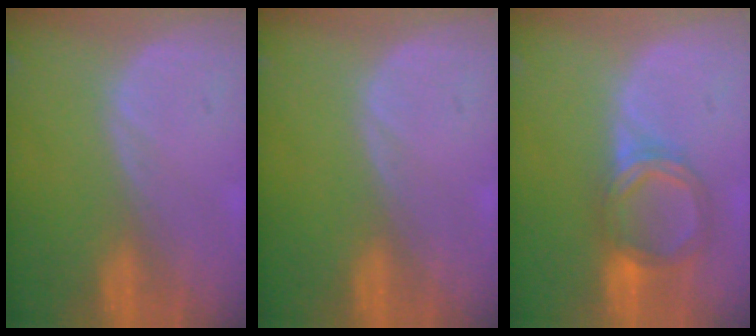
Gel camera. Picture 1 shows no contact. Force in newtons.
{"total": 0.0}
{"total": 5.6, "press": 5.6, "slide": 0.4}